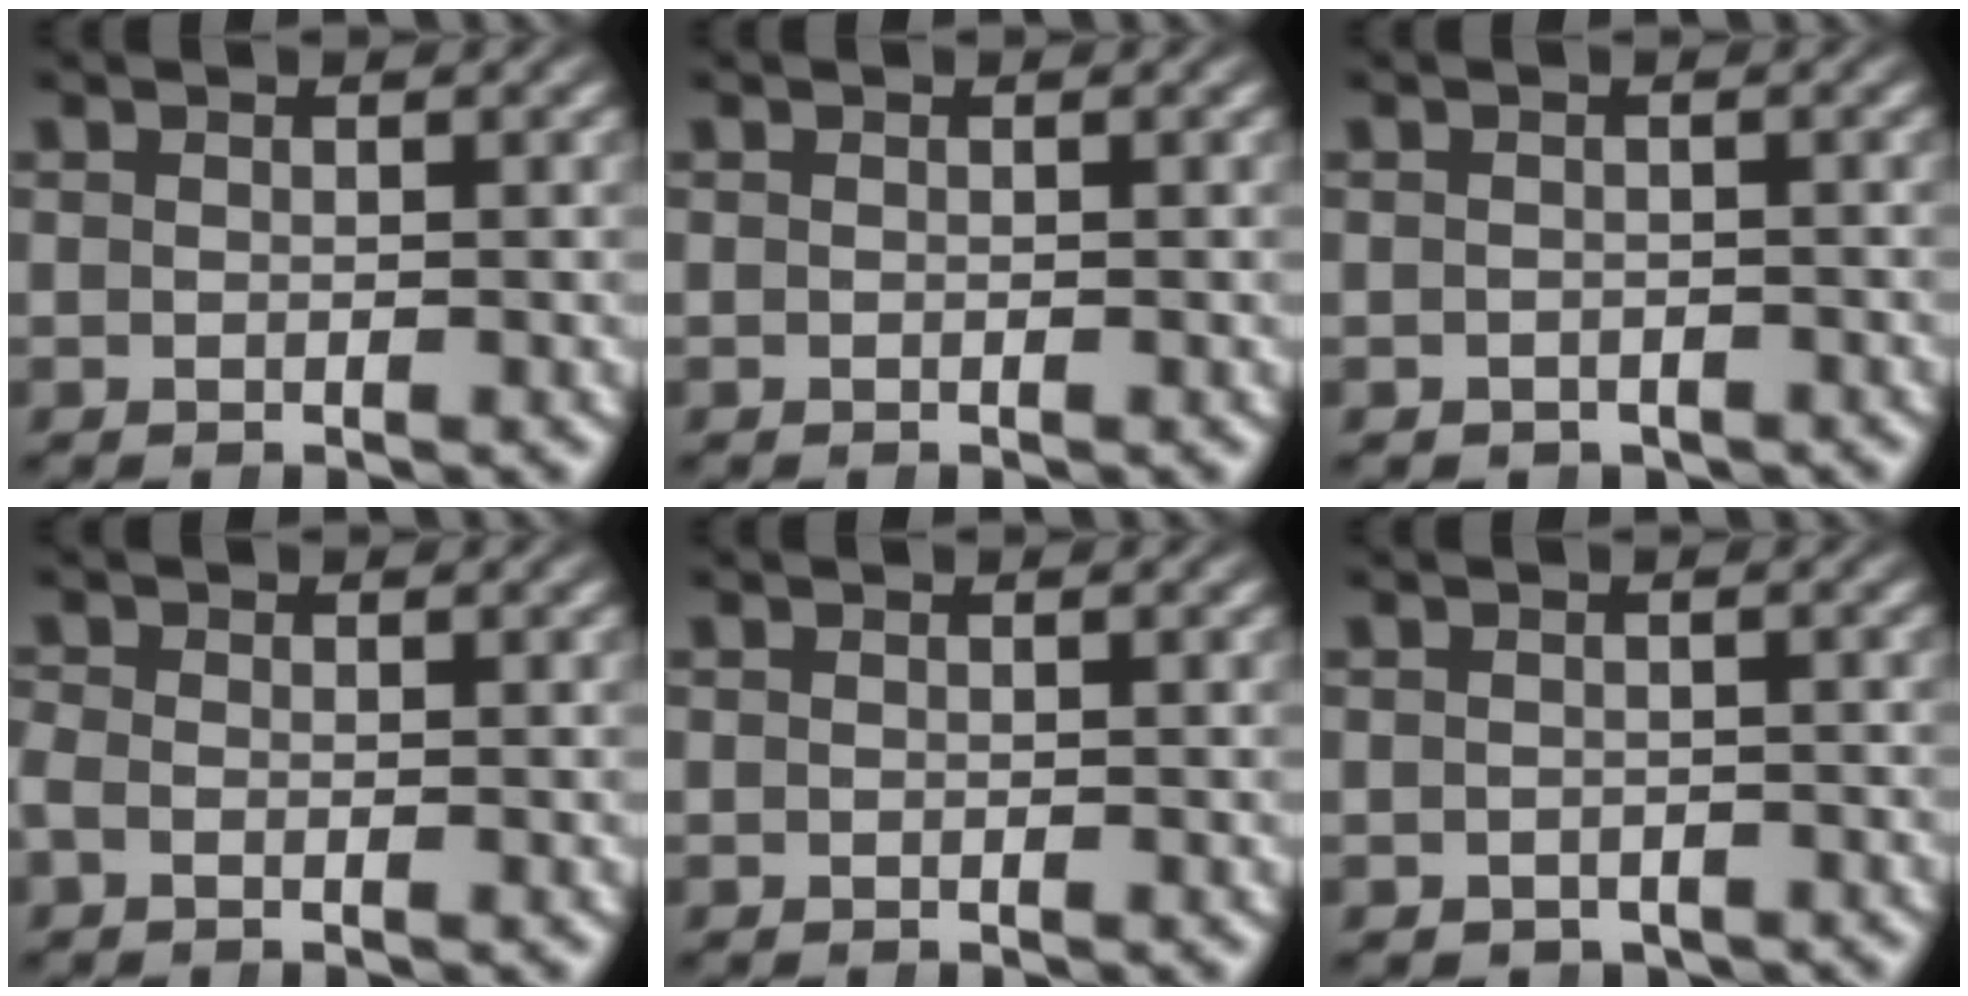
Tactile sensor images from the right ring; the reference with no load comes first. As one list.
[{"total": 0.0}, {"total": 1.9, "force": [-1.6, 1.1, -0.2], "torque": [0.008, -0.014, -0.018]}, {"total": 0.9, "force": [-0.7, 0.5, 0.3], "torque": [-0.011, -0.005, -0.012]}, {"total": 0.0}, {"total": 2.7, "force": [-2.2, 1.5, 0.1], "torque": [0.007, -0.016, -0.027]}]